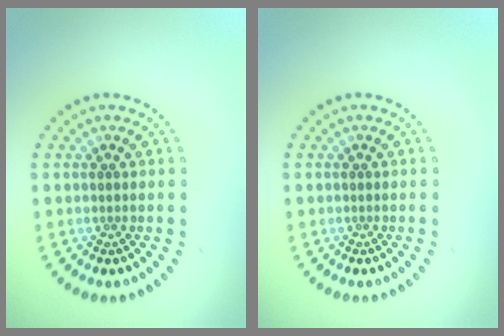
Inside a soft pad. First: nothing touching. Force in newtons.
{"total": 0.0}